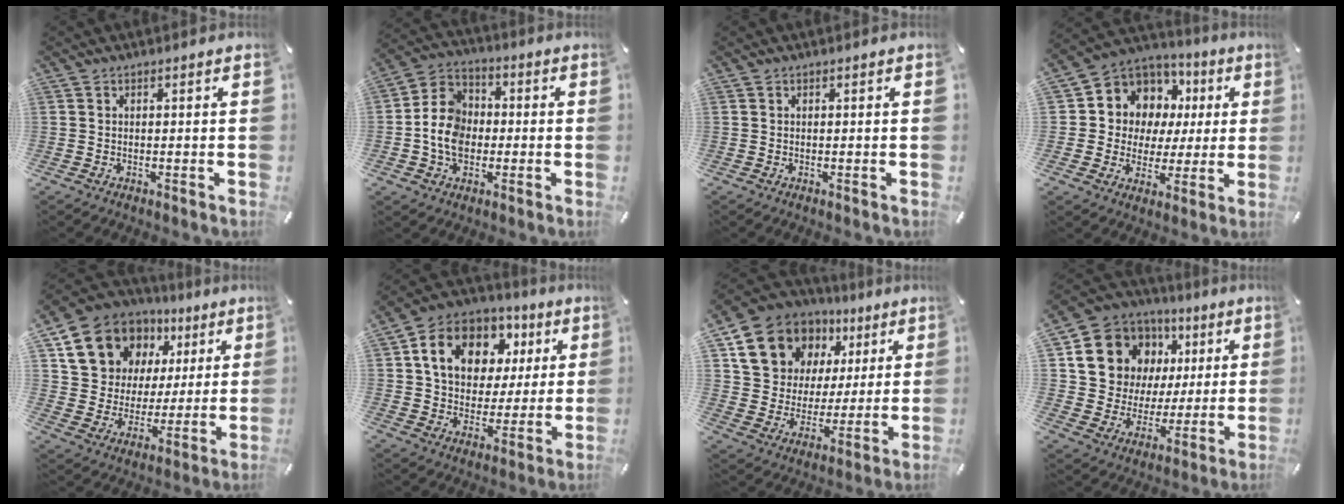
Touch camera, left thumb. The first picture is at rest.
{"total": 9.9, "force": [-1.8, 8.2, 5.3], "torque": [-0.132, 0.026, -0.032]}
{"total": 0.0}
{"total": 9.5, "force": [3.2, 8.8, 1.2], "torque": [-0.043, -0.032, 0.068]}
{"total": 15.1, "force": [7.8, 11.8, 5.1], "torque": [-0.102, -0.038, 0.150]}
{"total": 14.0, "force": [5.2, 11.2, 6.7], "torque": [-0.119, -0.009, 0.100]}
{"total": 15.0, "force": [7.7, 11.8, 5.1], "torque": [-0.103, -0.036, 0.147]}
{"total": 13.4, "force": [5.2, 11.8, 3.6], "torque": [-0.066, -0.032, 0.112]}